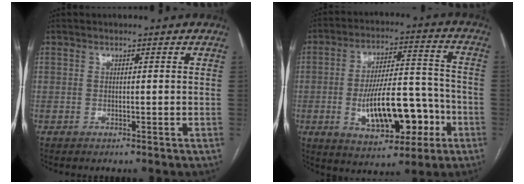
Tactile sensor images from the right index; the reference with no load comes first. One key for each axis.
{"total": 14.9, "fx": -4.5, "fy": 5.8, "fz": 13.0, "tx": -0.214, "ty": 0.020, "tz": -0.062}